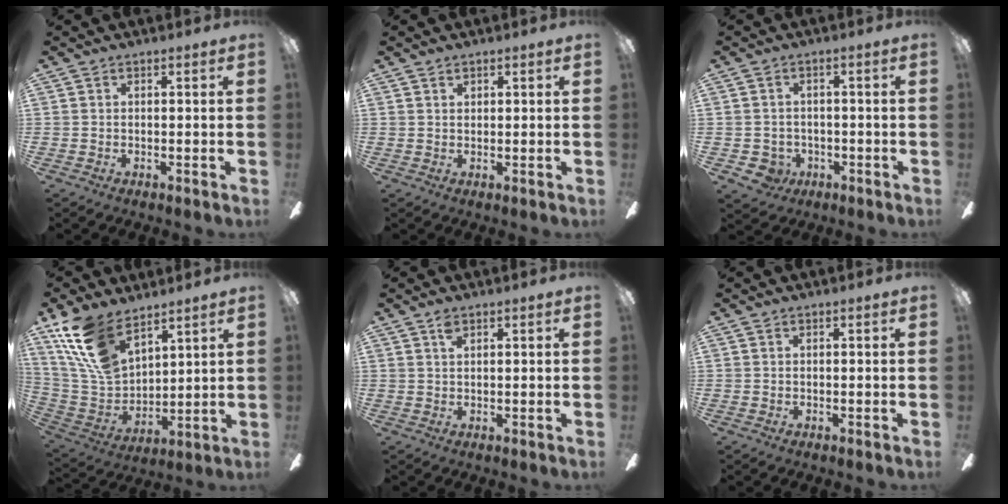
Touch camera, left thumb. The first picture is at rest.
{"total": 1.1, "force": [0.9, 0.6, 0.1], "torque": [0.005, -0.003, 0.015]}
{"total": 4.7, "force": [-2.1, 4.0, 1.2], "torque": [-0.044, 0.010, -0.040]}
{"total": 17.2, "force": [11.6, 8.6, 9.3], "torque": [-0.238, -0.047, 0.219]}
{"total": 1.7, "force": [1.2, 0.7, 1.0], "torque": [-0.024, 0.001, 0.021]}
{"total": 0.0}